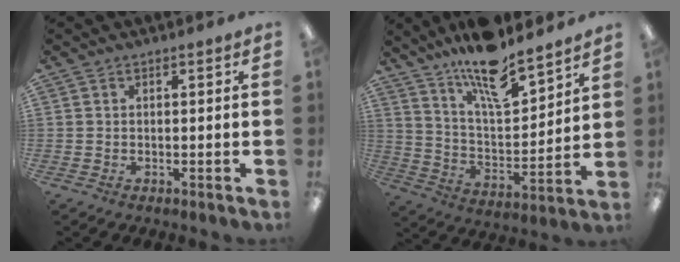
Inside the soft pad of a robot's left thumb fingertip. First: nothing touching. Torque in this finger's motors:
{"motor_torque": [0.39, 0.22, 1.53, -1.24, 0.21]}